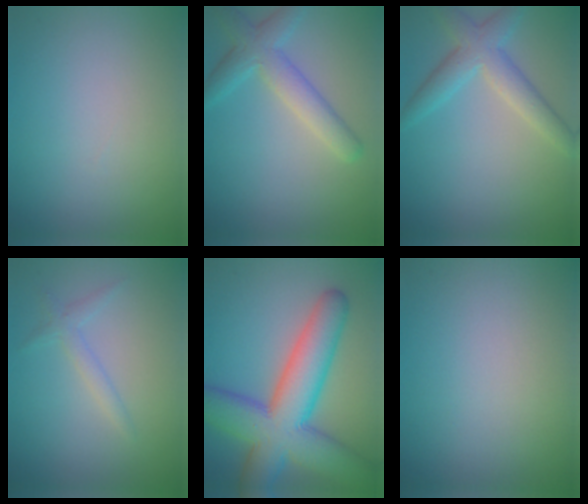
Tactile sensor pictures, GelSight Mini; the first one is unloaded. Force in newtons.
{"total": 4.0, "press": 4.0, "slide": 0.2}
{"total": 3.9, "press": 3.9, "slide": 0.1}
{"total": 1.3, "press": 1.3, "slide": 0.1}
{"total": 11.2, "press": 11.2, "slide": 0.3}
{"total": 0.0}